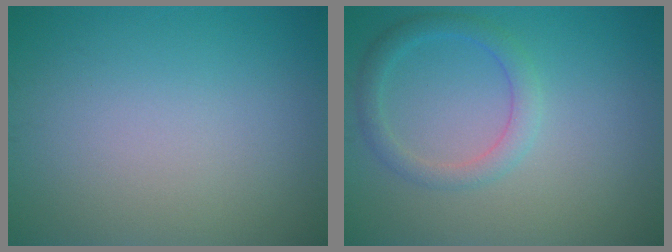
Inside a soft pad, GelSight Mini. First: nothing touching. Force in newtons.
{"total": 2.4, "press": 2.4, "slide": 0.1}